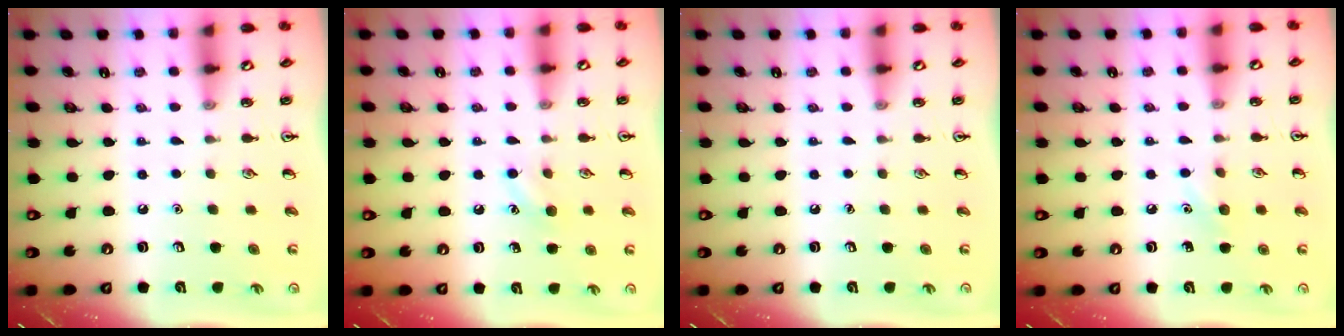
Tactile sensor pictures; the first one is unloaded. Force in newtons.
{"total": 6.8, "press": 6.4, "slide": 2.2}
{"total": 0.0}
{"total": 5.8, "press": 5.5, "slide": 2.0}